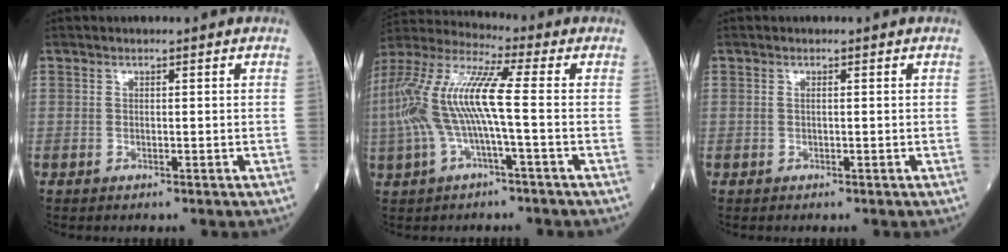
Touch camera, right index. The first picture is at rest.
{"total": 14.3, "force": [-0.9, 2.1, 14.1], "torque": [-0.312, 0.027, -0.027]}
{"total": 0.0}